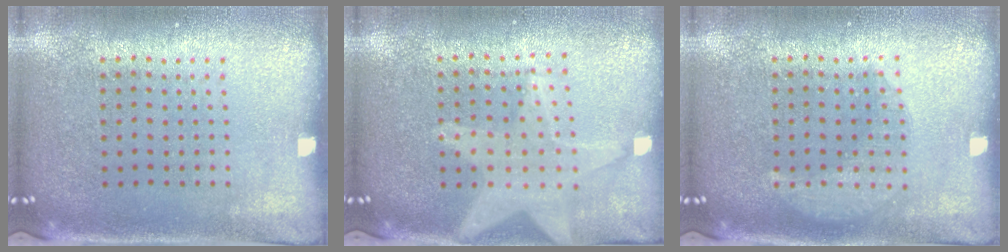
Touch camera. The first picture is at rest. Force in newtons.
{"total": 1.9, "press": 1.6, "slide": 1.0}
{"total": 1.9, "press": 1.9, "slide": 0.3}